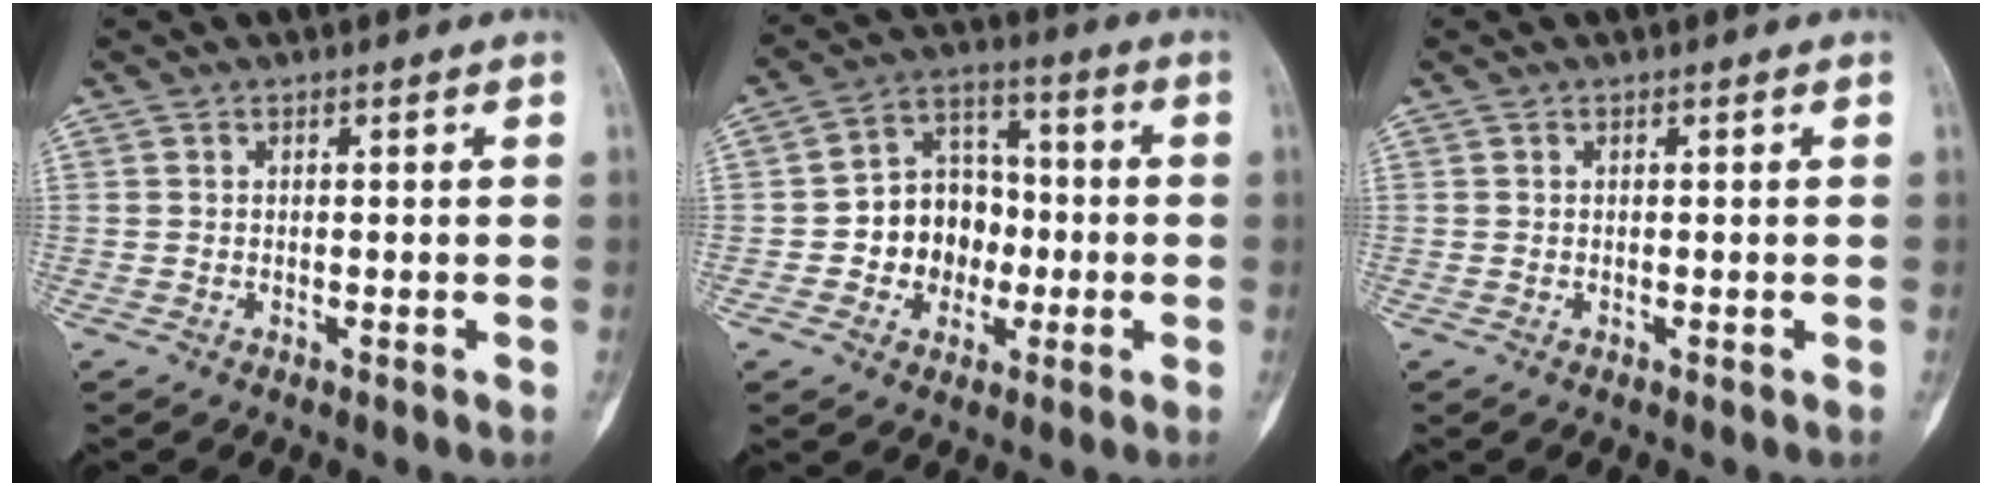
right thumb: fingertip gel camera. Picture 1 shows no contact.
{"total": 11.4, "force": [-1.9, 9.6, 5.9], "torque": [-0.044, 0.036, -0.038]}
{"total": 0.0}